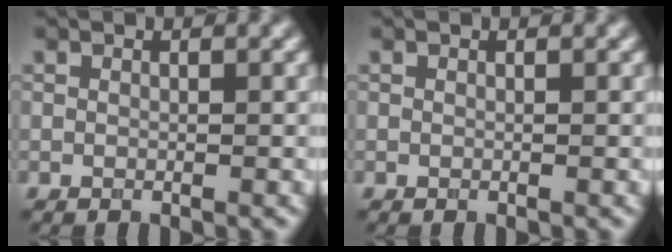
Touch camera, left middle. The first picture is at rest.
{"total": 0.0}